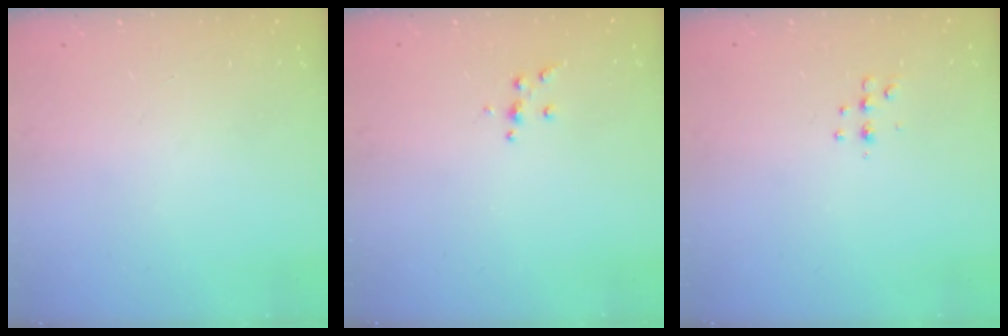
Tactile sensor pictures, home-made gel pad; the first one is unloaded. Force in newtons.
{"total": 4.8, "press": 4.8, "slide": 0.6}
{"total": 5.2, "press": 5.0, "slide": 1.1}